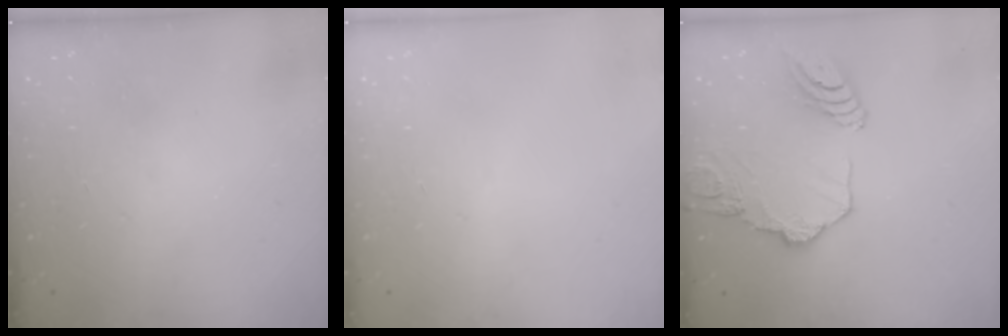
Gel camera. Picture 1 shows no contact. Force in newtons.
{"total": 0.0}
{"total": 15.8, "press": 15.7, "slide": 1.8}